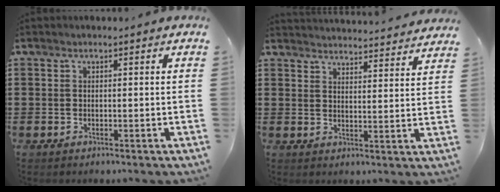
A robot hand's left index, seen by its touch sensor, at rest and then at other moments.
{"total": 3.8, "force": [3.8, -0.5, -0.1], "torque": [-0.004, -0.033, 0.066]}